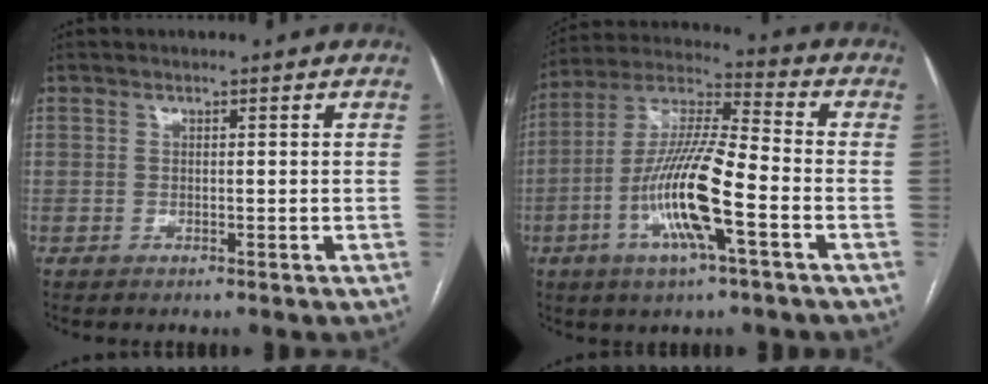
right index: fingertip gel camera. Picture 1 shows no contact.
{"total": 14.9, "force": [-4.7, 1.6, 14.1], "torque": [-0.282, -0.002, -0.091]}